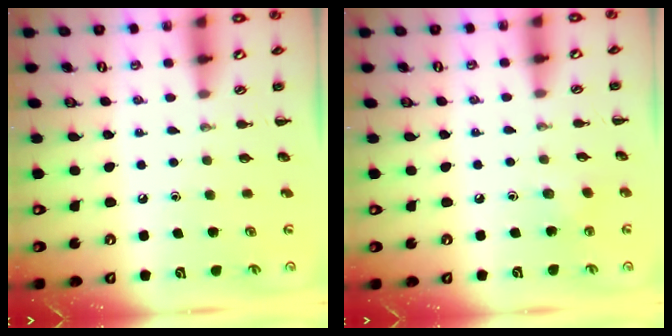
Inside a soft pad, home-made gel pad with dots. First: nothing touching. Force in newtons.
{"total": 3.4, "press": 3.2, "slide": 0.9}